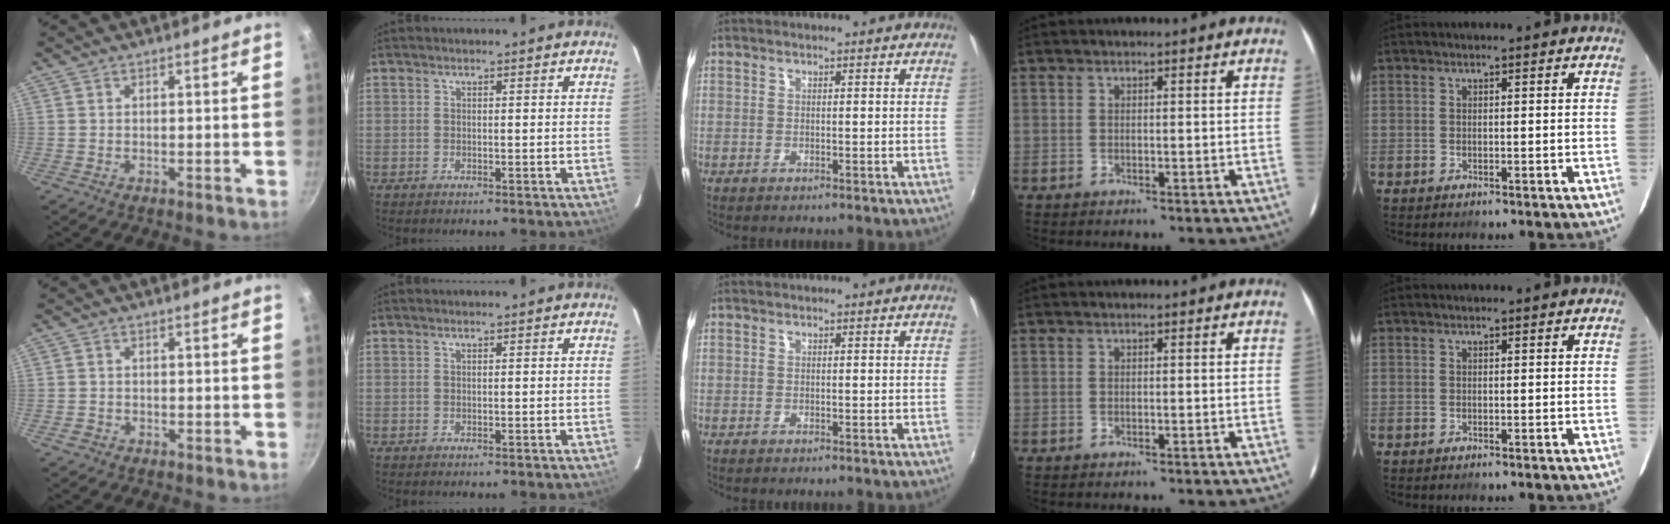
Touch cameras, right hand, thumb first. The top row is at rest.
{"thumb": {"total": 1.4, "force": [-0.8, 1.1, 0.4], "torque": [-0.008, 0.005, -0.012]}}